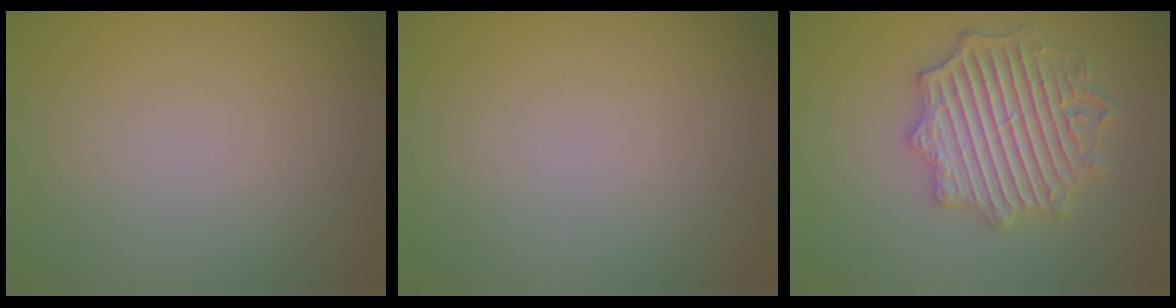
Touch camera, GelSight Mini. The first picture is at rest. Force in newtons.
{"total": 0.0}
{"total": 5.2, "press": 5.1, "slide": 0.9}